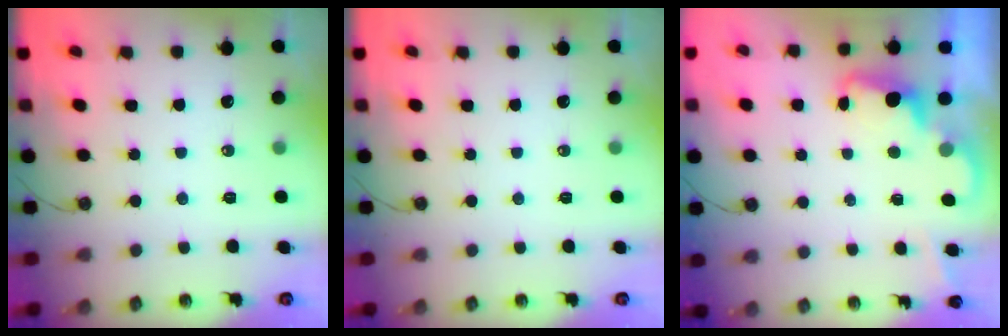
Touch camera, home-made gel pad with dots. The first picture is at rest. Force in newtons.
{"total": 0.0}
{"total": 2.4, "press": 2.3, "slide": 0.5}